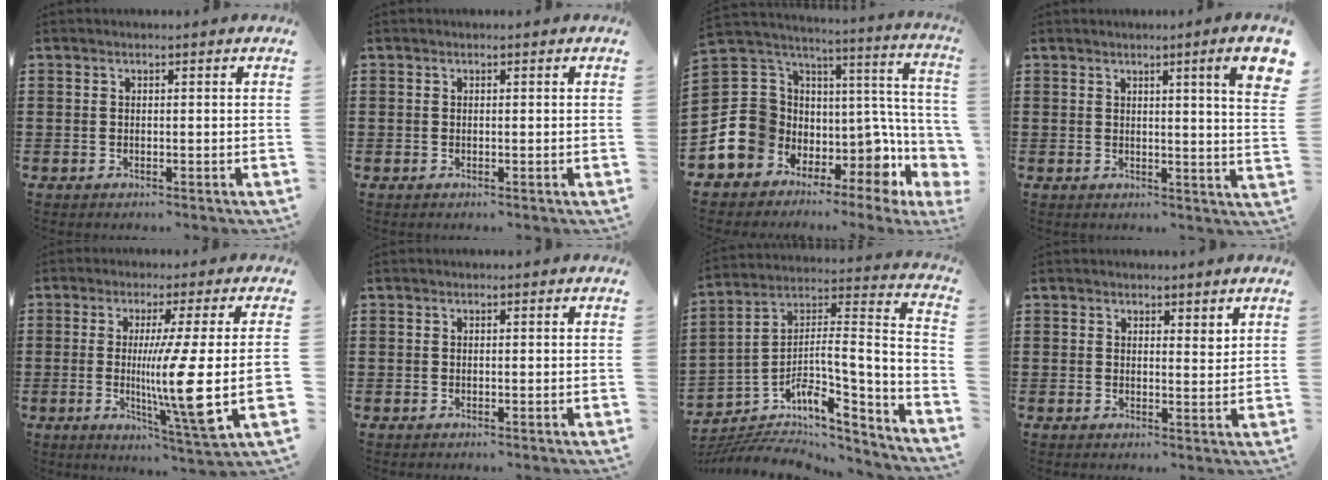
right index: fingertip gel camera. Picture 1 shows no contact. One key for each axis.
{"total": 0.0}
{"total": 7.5, "fx": -4.1, "fy": 5.5, "fz": 3.1, "tx": -0.069, "ty": -0.053, "tz": -0.083}
{"total": 6.0, "fx": 2.8, "fy": -0.2, "fz": 5.3, "tx": -0.082, "ty": -0.012, "tz": 0.039}
{"total": 11.6, "fx": -0.9, "fy": -0.5, "fz": 11.6, "tx": -0.223, "ty": -0.030, "tz": -0.027}
{"total": 0.0}
{"total": 7.1, "fx": -4.1, "fy": 1.8, "fz": 5.5, "tx": -0.113, "ty": -0.034, "tz": -0.090}
{"total": 1.9, "fx": 1.7, "fy": 0.7, "fz": 0.4, "tx": -0.002, "ty": 0.002, "tz": 0.031}